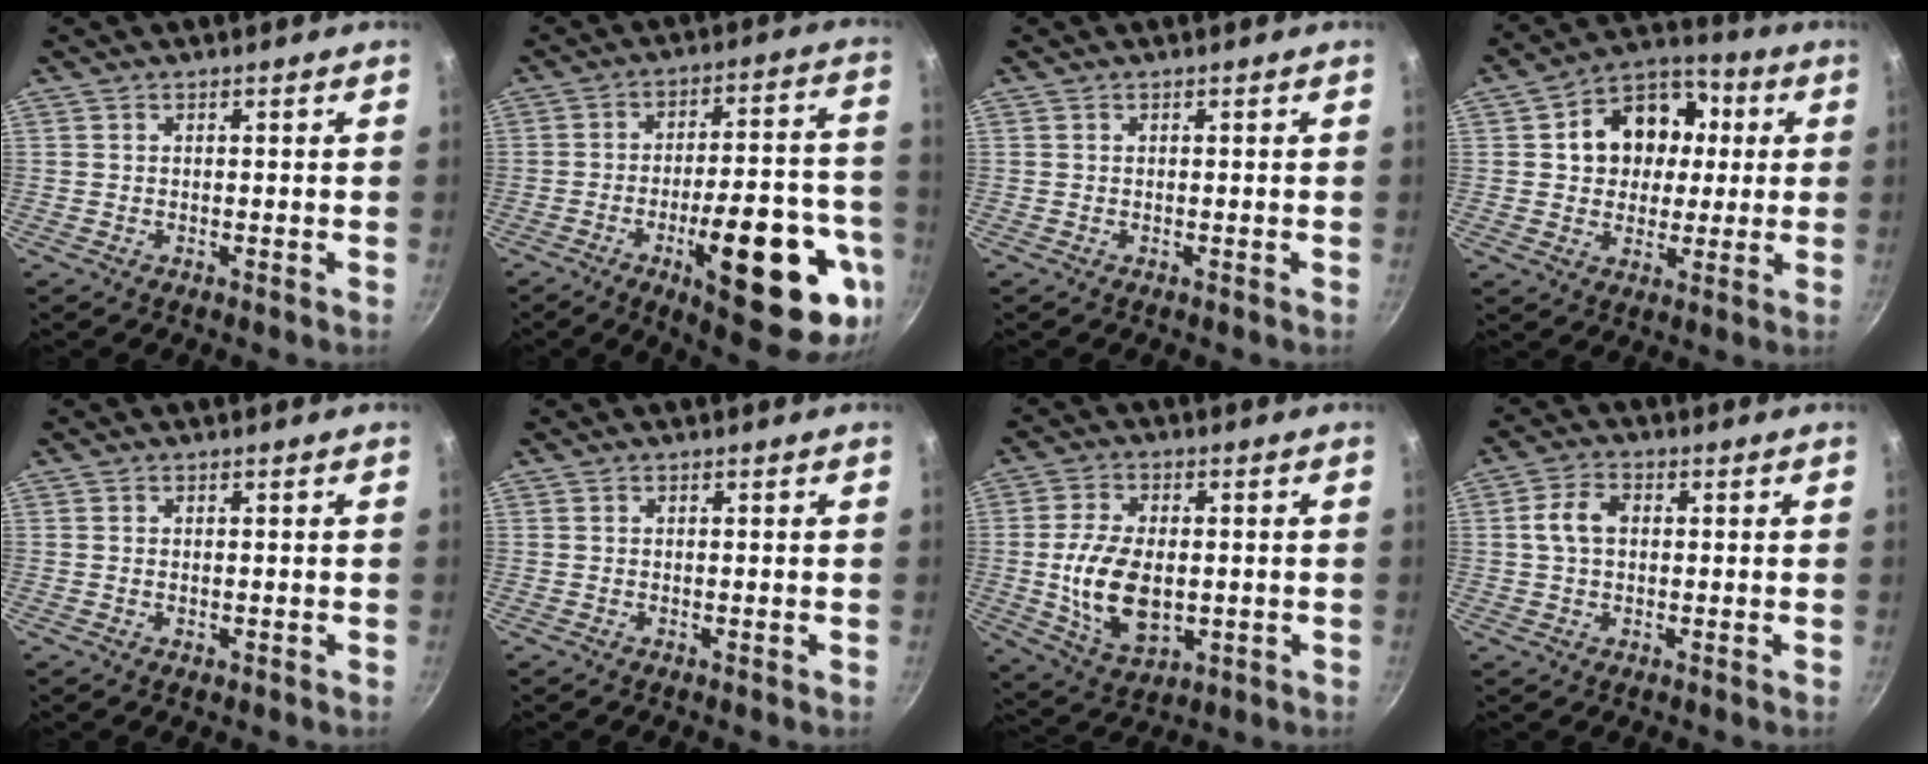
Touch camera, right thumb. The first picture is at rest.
{"total": 24.2, "force": [-8.8, 7.7, 21.2], "torque": [-0.259, 0.028, -0.112]}
{"total": 0.0}
{"total": 14.3, "force": [2.4, 11.0, 8.8], "torque": [-0.086, 0.016, 0.032]}
{"total": 0.6, "force": [-0.1, 0.5, 0.4], "torque": [-0.010, 0.001, 0.000]}
{"total": 0.0}
{"total": 13.2, "force": [-1.0, 7.9, 10.5], "torque": [-0.186, -0.005, -0.006]}
{"total": 5.5, "force": [0.6, 3.7, 4.0], "torque": [-0.079, 0.015, 0.009]}